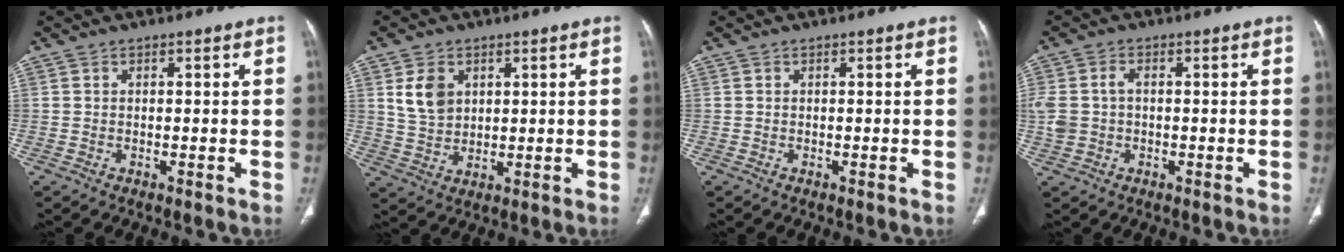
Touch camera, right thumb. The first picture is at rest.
{"total": 6.6, "force": [2.5, 4.7, 3.8], "torque": [-0.056, -0.012, 0.055]}
{"total": 0.0}
{"total": 5.2, "force": [0.1, 3.6, 3.7], "torque": [-0.095, 0.016, 0.005]}